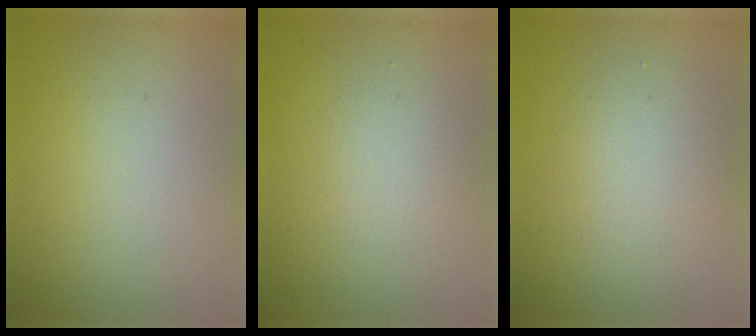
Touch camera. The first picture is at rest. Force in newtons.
{"total": 1.7, "press": 1.7, "slide": 0.1}
{"total": 2.9, "press": 2.9, "slide": 0.4}